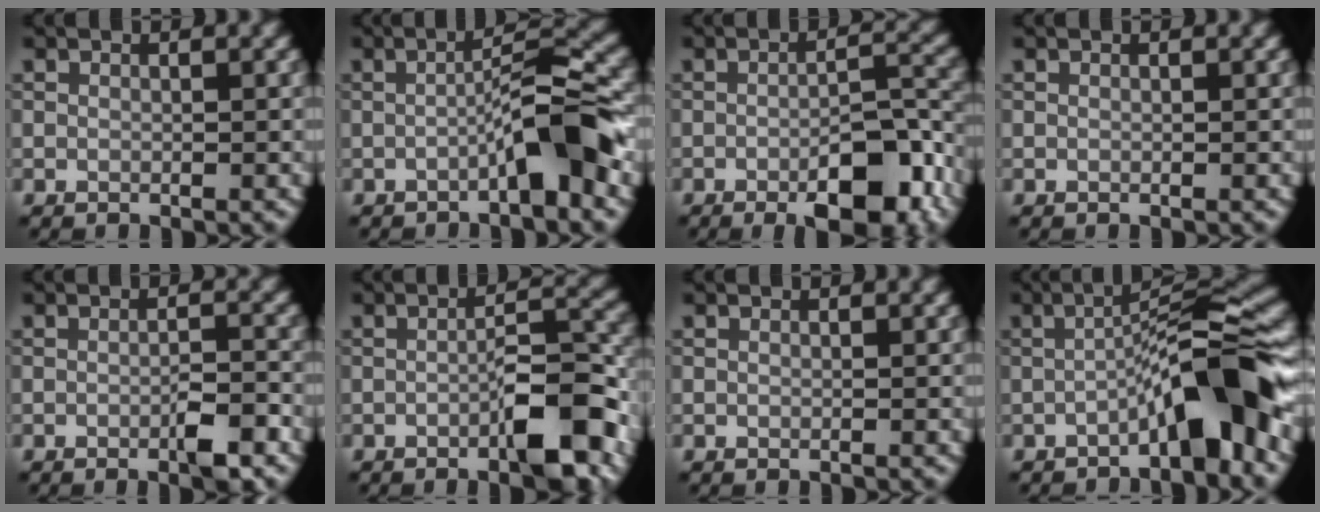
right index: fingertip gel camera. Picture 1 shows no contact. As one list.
[{"total": 5.2, "force": [-2.1, 0.6, 4.8], "torque": [-0.070, 0.022, -0.041]}, {"total": 7.7, "force": [-3.7, 2.5, 6.3], "torque": [-0.086, 0.005, -0.052]}, {"total": 0.0}, {"total": 2.9, "force": [-1.3, 0.6, 2.5], "torque": [-0.039, 0.005, -0.022]}, {"total": 6.7, "force": [-2.7, 1.8, 5.9], "torque": [-0.084, 0.013, -0.043]}, {"total": 0.0}, {"total": 7.9, "force": [-3.2, 1.1, 7.1], "torque": [-0.102, 0.029, -0.058]}]